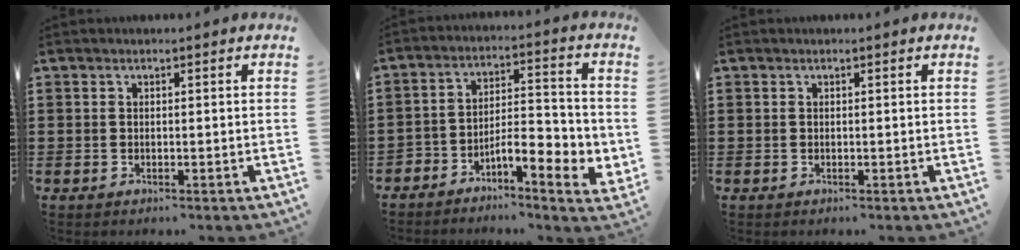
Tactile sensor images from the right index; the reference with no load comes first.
{"total": 6.6, "force": [-3.8, 2.3, 4.8], "torque": [-0.073, -0.006, -0.072]}
{"total": 0.0}